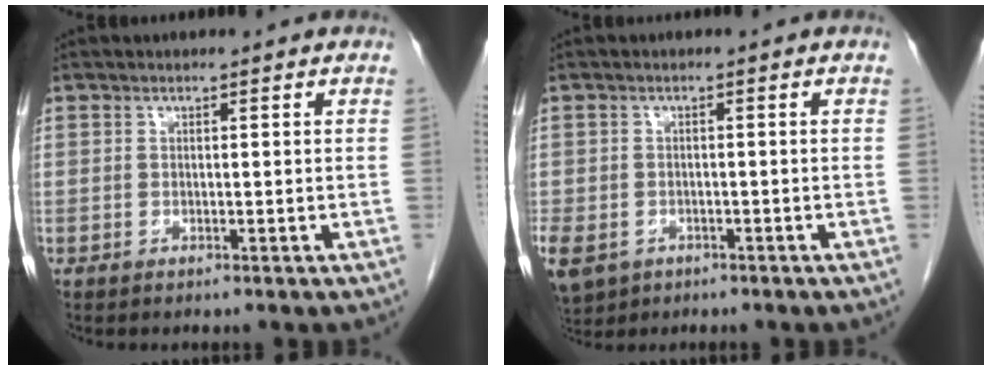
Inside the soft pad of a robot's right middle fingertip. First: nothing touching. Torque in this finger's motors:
{"motor_torque": [1.17, -0.97, 1.05, 0.21]}